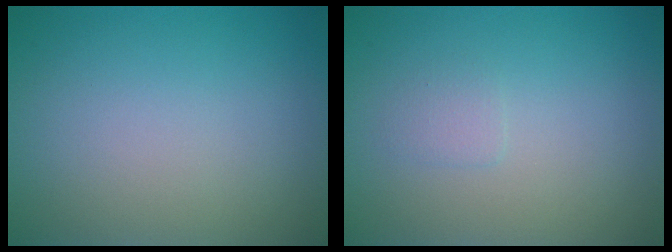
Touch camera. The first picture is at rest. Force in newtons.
{"total": 0.8, "press": 0.8, "slide": 0.0}